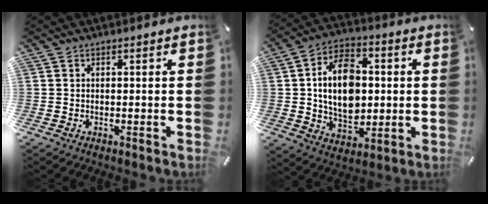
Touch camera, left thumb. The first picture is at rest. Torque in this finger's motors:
{"motor_torque": [1.36, 3.65, 1.49, 0.88, 0.21]}